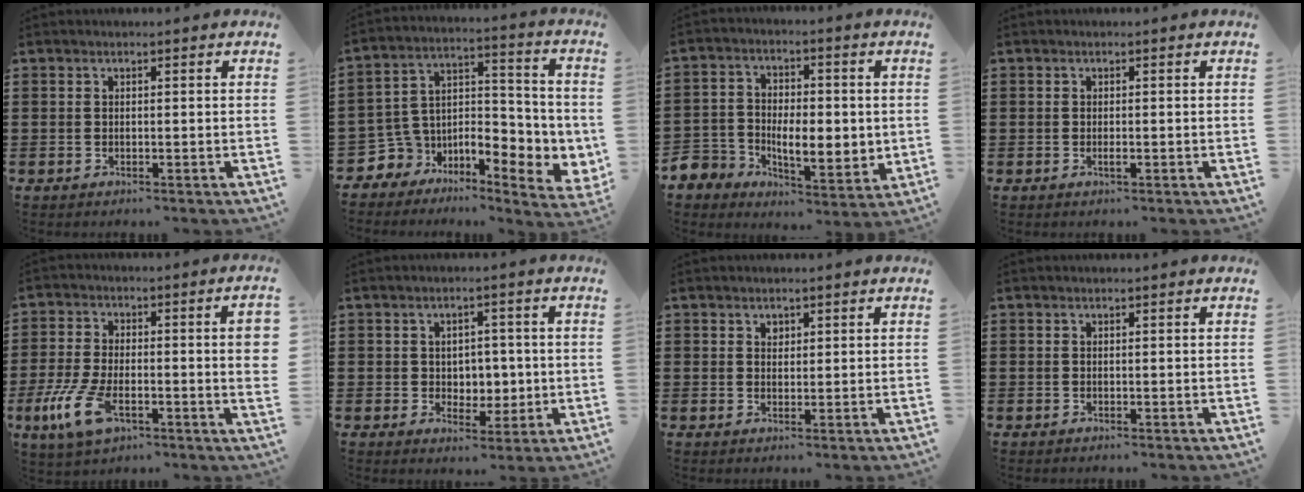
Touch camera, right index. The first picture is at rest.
{"total": 5.5, "force": [-1.6, 5.1, 1.3], "torque": [-0.050, -0.026, -0.023]}
{"total": 7.2, "force": [-0.5, 5.9, 4.1], "torque": [-0.095, -0.006, -0.009]}
{"total": 0.7, "force": [-0.3, 0.2, 0.6], "torque": [-0.013, -0.006, -0.004]}
{"total": 11.6, "force": [-2.9, 4.1, 10.5], "torque": [-0.215, -0.007, -0.052]}
{"total": 3.6, "force": [0.5, 3.3, 1.3], "torque": [-0.016, 0.000, 0.001]}
{"total": 1.2, "force": [0.8, 0.9, 0.4], "torque": [-0.010, 0.002, 0.015]}
{"total": 0.0}